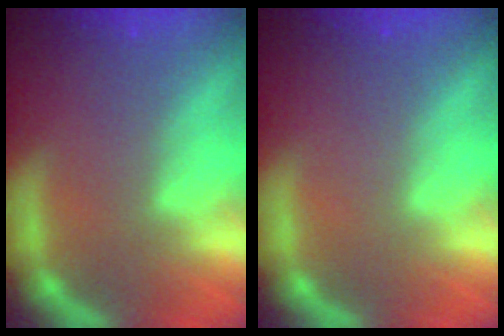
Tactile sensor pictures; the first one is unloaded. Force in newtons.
{"total": 0.0}